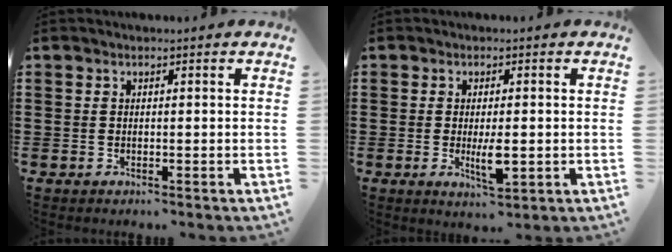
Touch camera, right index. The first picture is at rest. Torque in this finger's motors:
{"motor_torque": [0.20, 0.08, 0.14, 0.04]}